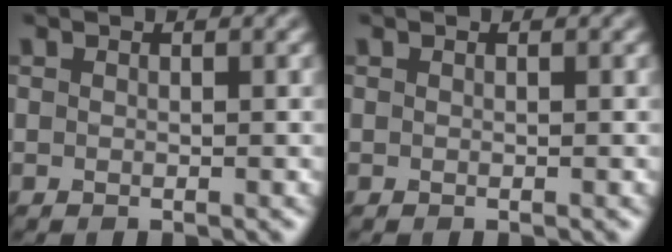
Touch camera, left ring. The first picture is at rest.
{"total": 0.0}